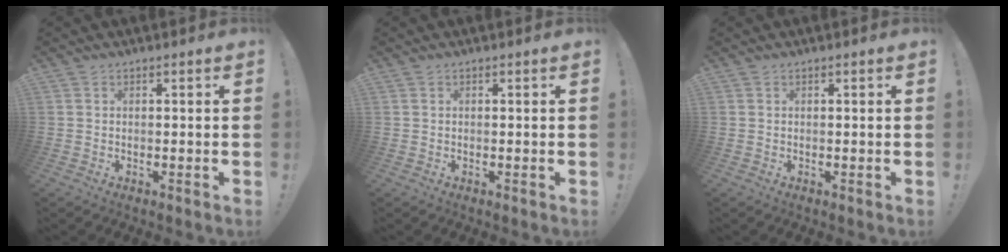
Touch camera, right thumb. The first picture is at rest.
{"total": 0.0}
{"total": 0.0}